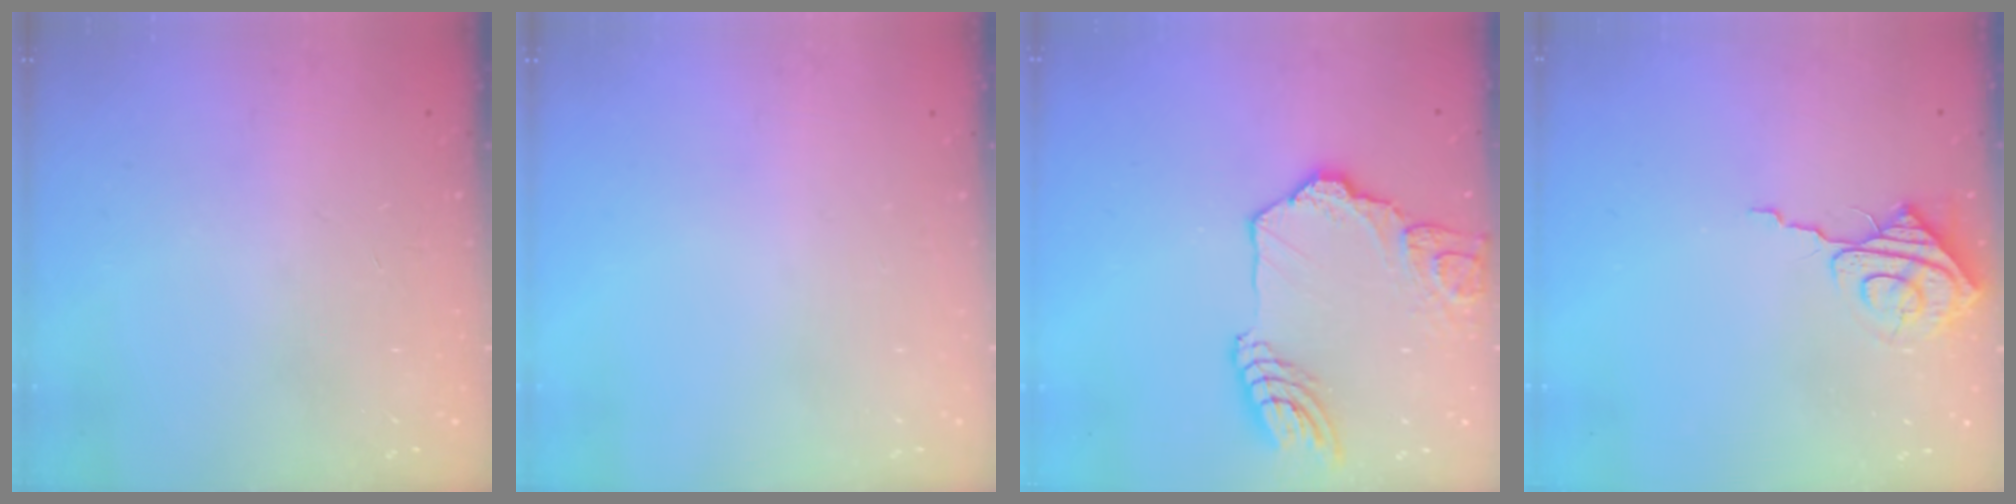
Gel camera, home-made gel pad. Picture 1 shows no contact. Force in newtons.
{"total": 0.0}
{"total": 17.0, "press": 16.9, "slide": 1.9}
{"total": 8.9, "press": 8.9, "slide": 0.4}